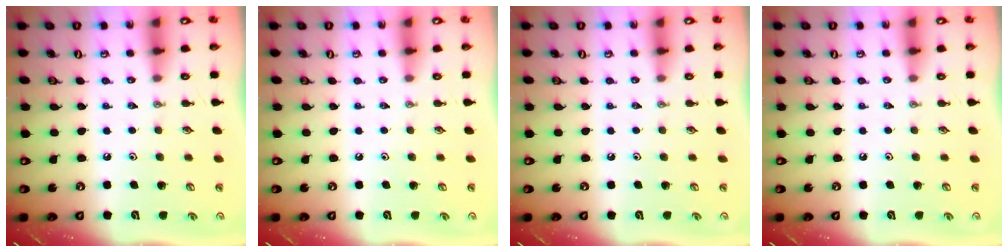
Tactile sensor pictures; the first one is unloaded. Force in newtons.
{"total": 0.0}
{"total": 0.0}
{"total": 0.0}